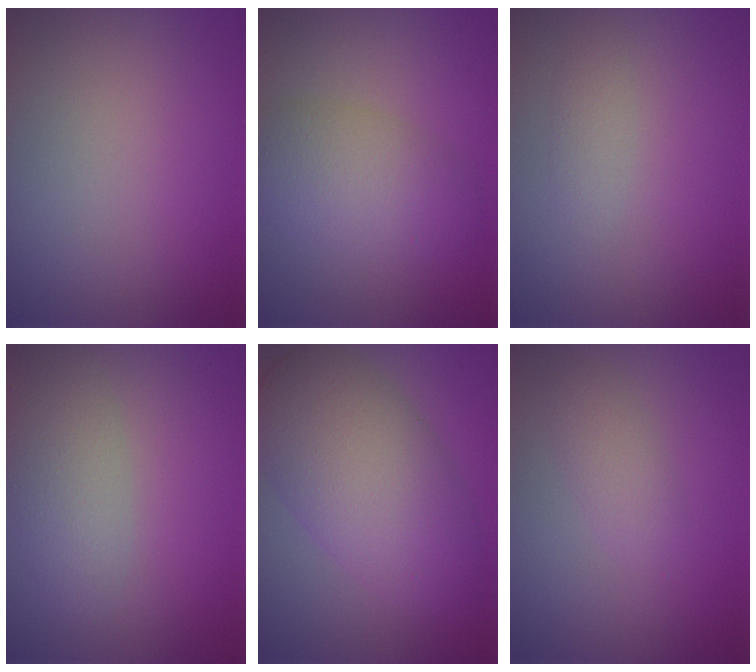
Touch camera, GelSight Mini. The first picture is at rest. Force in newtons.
{"total": 5.1, "press": 5.1, "slide": 0.1}
{"total": 1.1, "press": 1.1, "slide": 0.1}
{"total": 3.6, "press": 3.6, "slide": 0.1}
{"total": 8.6, "press": 8.6, "slide": 0.1}
{"total": 1.8, "press": 1.8, "slide": 0.1}